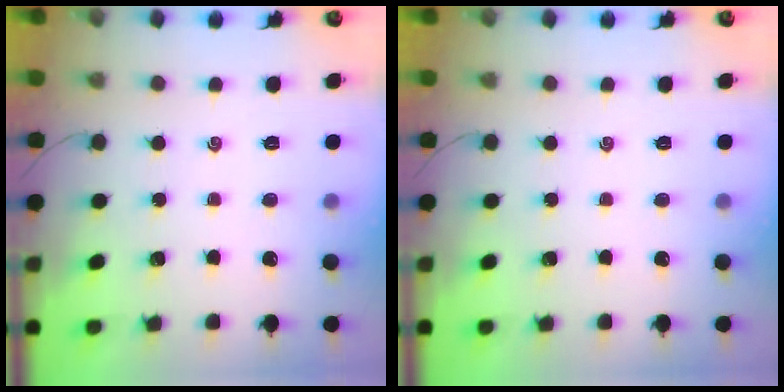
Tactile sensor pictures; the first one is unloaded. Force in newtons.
{"total": 0.0}